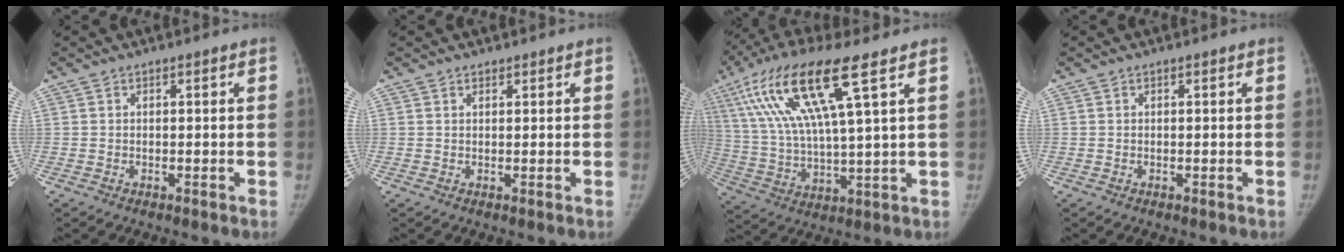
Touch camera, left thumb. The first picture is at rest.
{"total": 0.8, "force": [0.7, 0.4, 0.2], "torque": [-0.001, -0.006, 0.011]}
{"total": 19.4, "force": [8.8, 3.4, 16.9], "torque": [-0.356, -0.013, 0.164]}
{"total": 0.0}